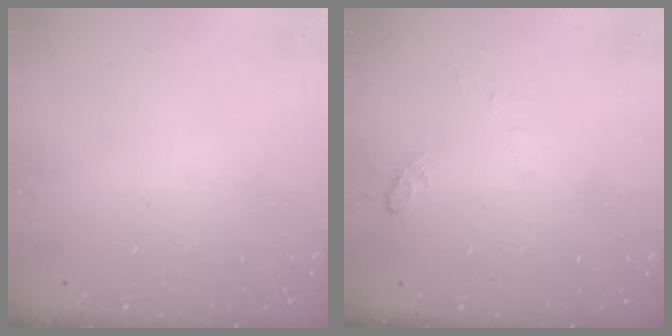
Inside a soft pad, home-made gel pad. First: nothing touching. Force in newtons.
{"total": 6.2, "press": 4.6, "slide": 4.1}